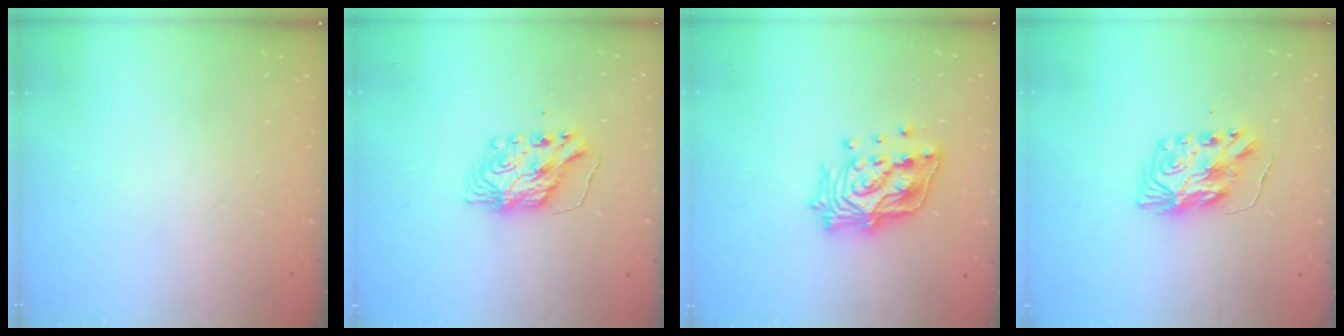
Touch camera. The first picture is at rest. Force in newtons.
{"total": 7.2, "press": 7.2, "slide": 0.8}
{"total": 18.3, "press": 18.1, "slide": 2.4}
{"total": 9.5, "press": 9.5, "slide": 0.4}